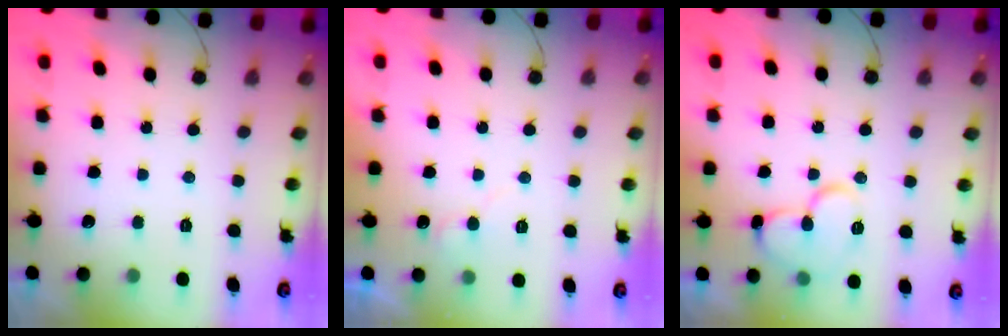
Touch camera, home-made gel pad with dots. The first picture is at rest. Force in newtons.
{"total": 5.4, "press": 5.4, "slide": 0.6}
{"total": 12.3, "press": 12.2, "slide": 1.3}